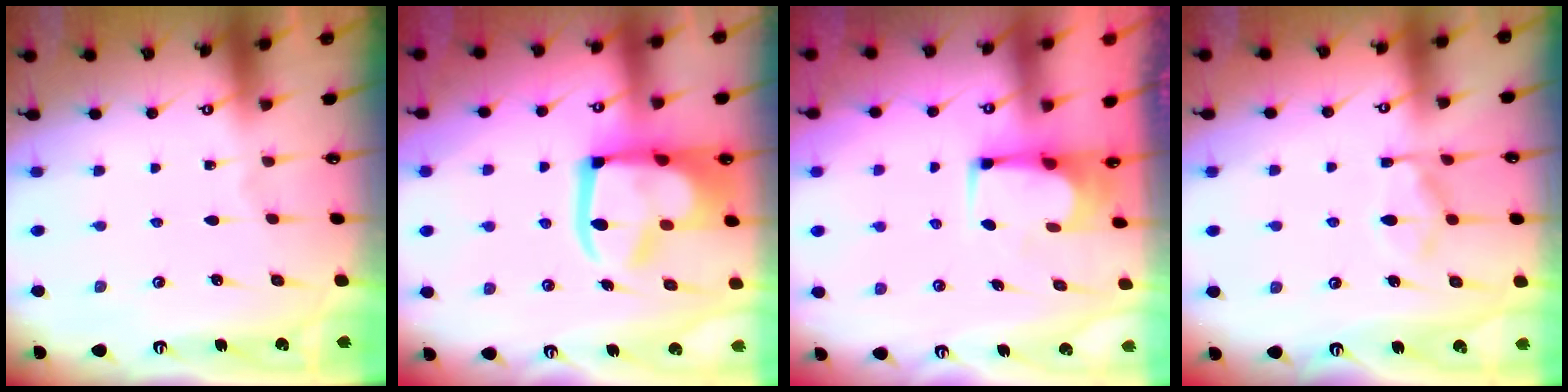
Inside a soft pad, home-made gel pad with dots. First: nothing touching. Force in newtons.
{"total": 14.4, "press": 14.3, "slide": 2.0}
{"total": 2.2, "press": 2.2, "slide": 0.1}
{"total": 10.2, "press": 10.2, "slide": 1.0}